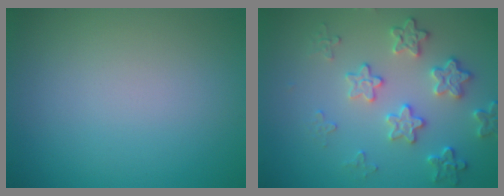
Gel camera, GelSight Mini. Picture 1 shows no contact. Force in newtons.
{"total": 4.0, "press": 3.5, "slide": 2.0}